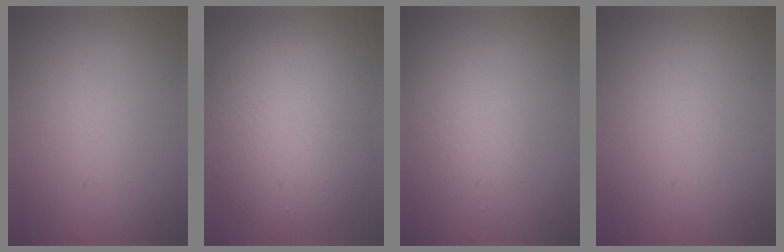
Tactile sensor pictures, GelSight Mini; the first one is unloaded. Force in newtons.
{"total": 7.9, "press": 7.8, "slide": 0.7}
{"total": 1.3, "press": 1.3, "slide": 0.1}
{"total": 0.0}